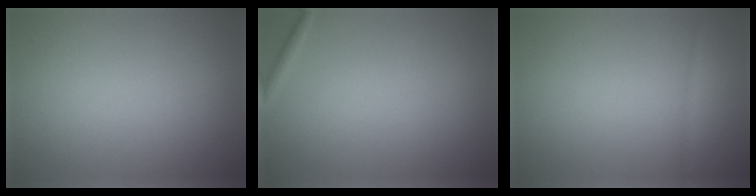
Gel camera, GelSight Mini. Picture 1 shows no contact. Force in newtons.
{"total": 0.8, "press": 0.8, "slide": 0.0}
{"total": 0.8, "press": 0.8, "slide": 0.0}